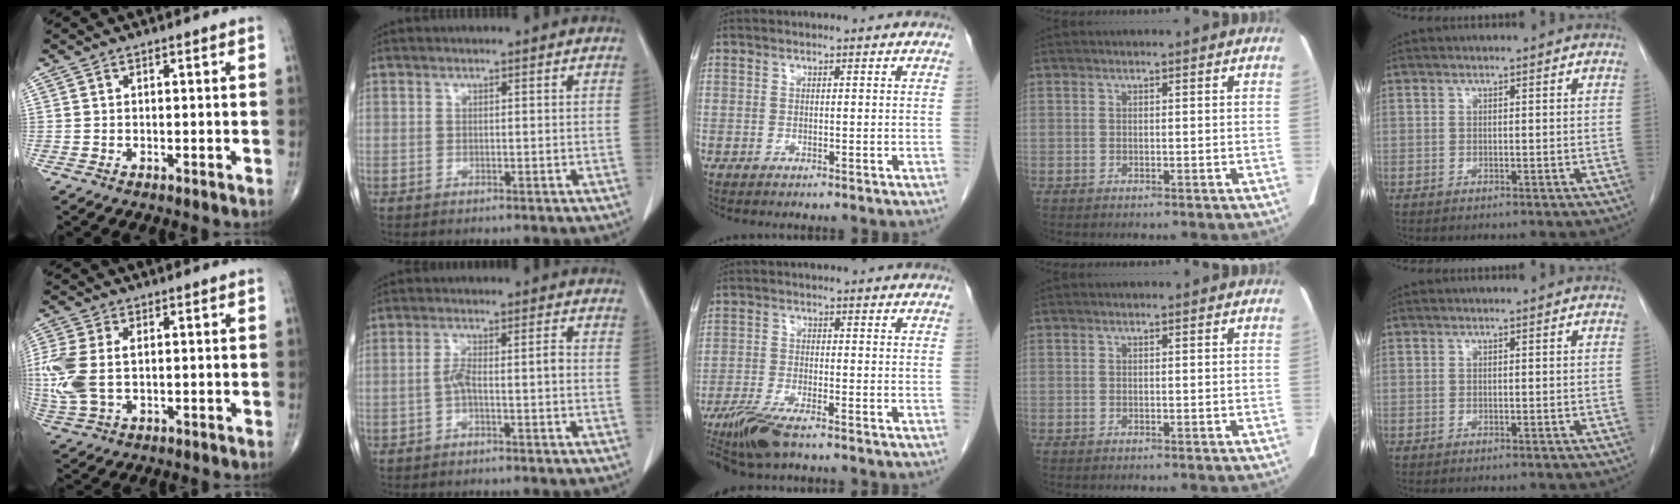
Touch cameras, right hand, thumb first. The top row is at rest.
{"thumb": {"total": 10.4, "force": [0.4, 6.2, 8.3], "torque": [-0.224, 0.004, 0.015]}, "index": {"total": 3.6, "force": [-1.1, 0.7, 3.4], "torque": [-0.062, 0.014, -0.017]}, "middle": {"total": 7.0, "force": [-5.1, 1.0, 4.6], "torque": [-0.089, -0.018, -0.094]}}